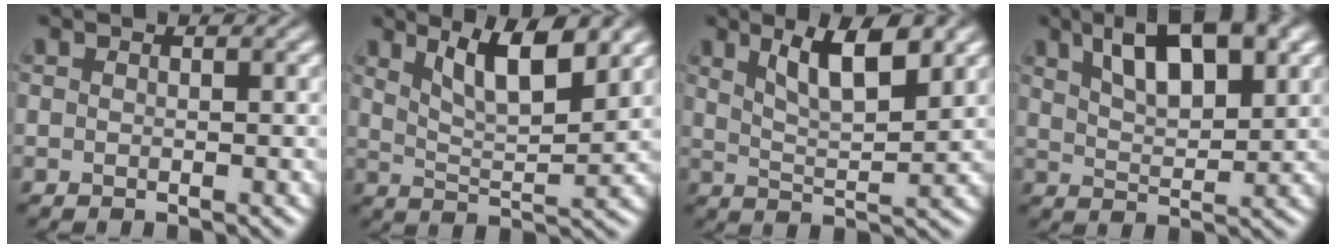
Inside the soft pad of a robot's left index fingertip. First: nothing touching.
{"total": 6.1, "force": [3.7, 1.7, 4.6], "torque": [-0.075, 0.002, 0.063]}
{"total": 5.6, "force": [3.1, 1.6, 4.4], "torque": [-0.073, -0.001, 0.053]}
{"total": 7.9, "force": [4.5, 2.9, 5.8], "torque": [-0.097, 0.014, 0.076]}